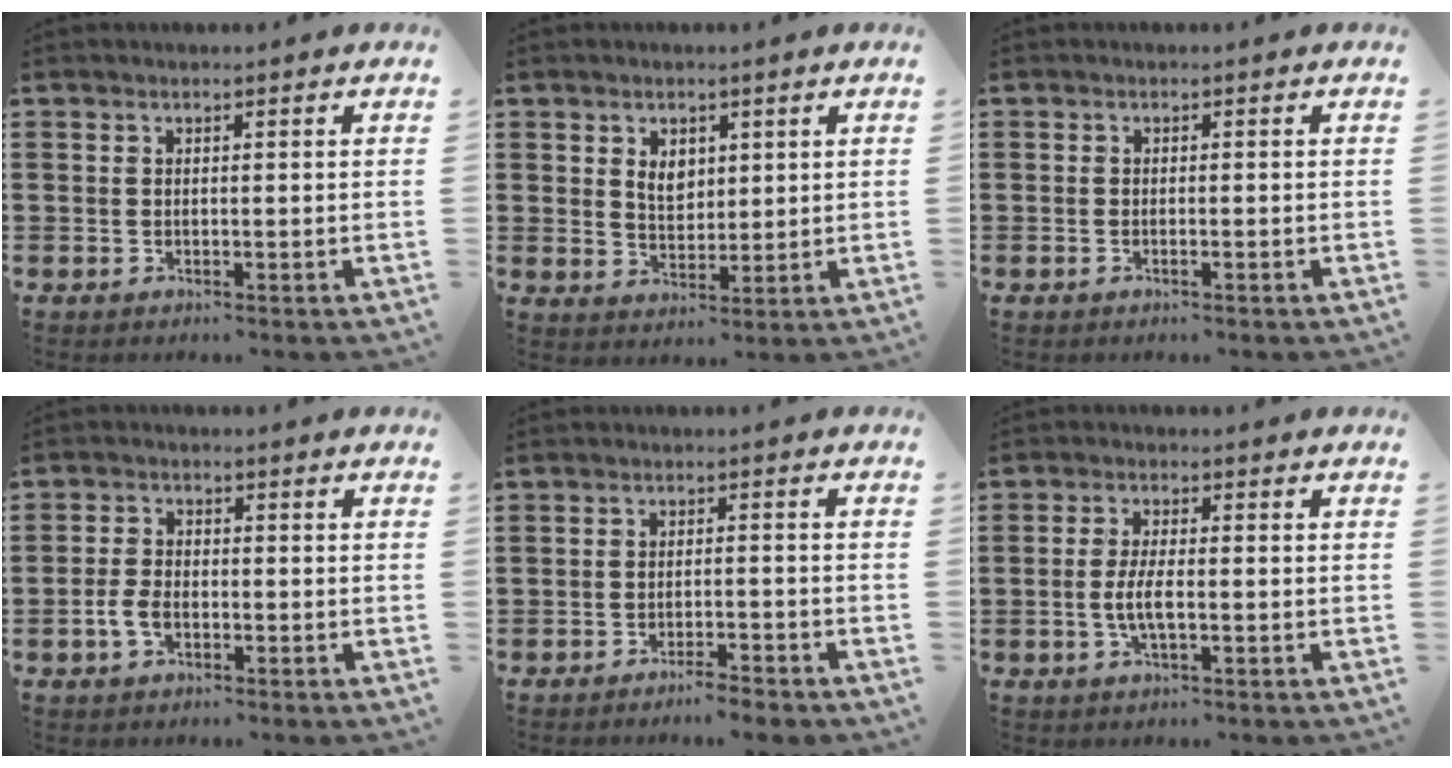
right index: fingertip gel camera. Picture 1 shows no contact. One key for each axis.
{"total": 3.6, "fx": 1.4, "fy": 2.6, "fz": 2.1, "tx": -0.042, "ty": 0.006, "tz": 0.024}
{"total": 0.7, "fx": -0.5, "fy": 0.0, "fz": 0.5, "tx": -0.010, "ty": -0.003, "tz": -0.008}
{"total": 3.7, "fx": -1.5, "fy": 1.9, "fz": 2.8, "tx": -0.070, "ty": -0.005, "tz": -0.033}
{"total": 2.8, "fx": -2.7, "fy": 0.0, "fz": 1.0, "tx": -0.017, "ty": 0.002, "tz": -0.053}
{"total": 4.0, "fx": -0.9, "fy": 1.1, "fz": 3.7, "tx": -0.085, "ty": -0.003, "tz": -0.024}